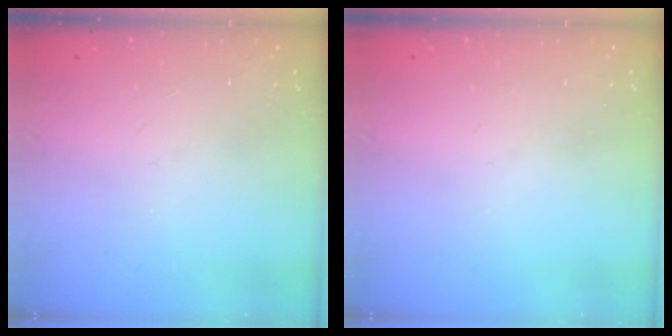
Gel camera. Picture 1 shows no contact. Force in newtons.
{"total": 0.0}